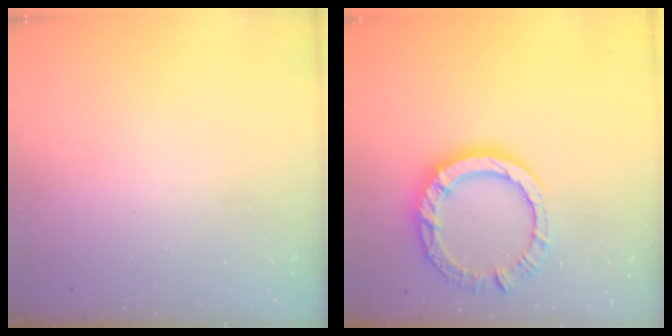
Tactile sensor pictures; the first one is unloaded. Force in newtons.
{"total": 13.2, "press": 13.1, "slide": 1.6}